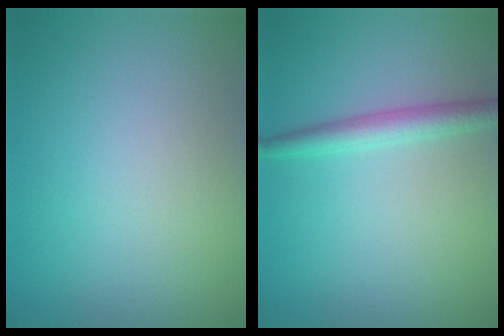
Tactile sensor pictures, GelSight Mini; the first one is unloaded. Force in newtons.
{"total": 2.4, "press": 2.4, "slide": 0.1}